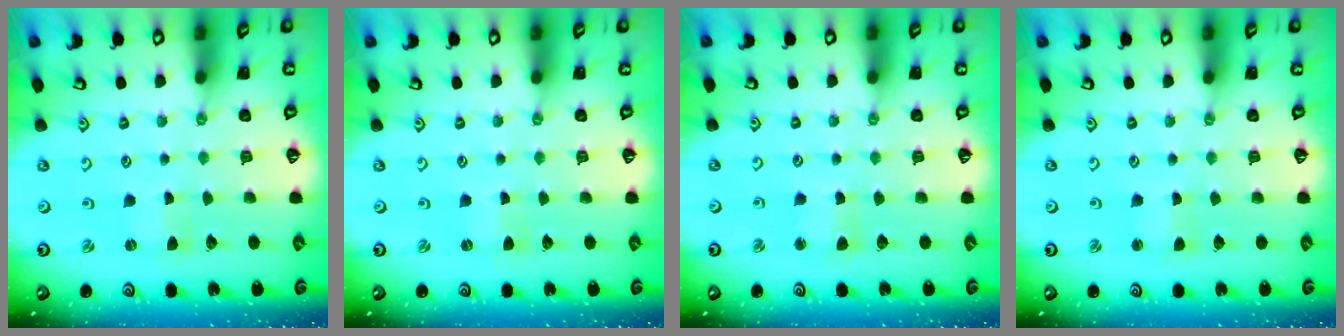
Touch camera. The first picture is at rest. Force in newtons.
{"total": 0.0}
{"total": 3.1, "press": 3.1, "slide": 0.3}
{"total": 1.3, "press": 1.3, "slide": 0.1}